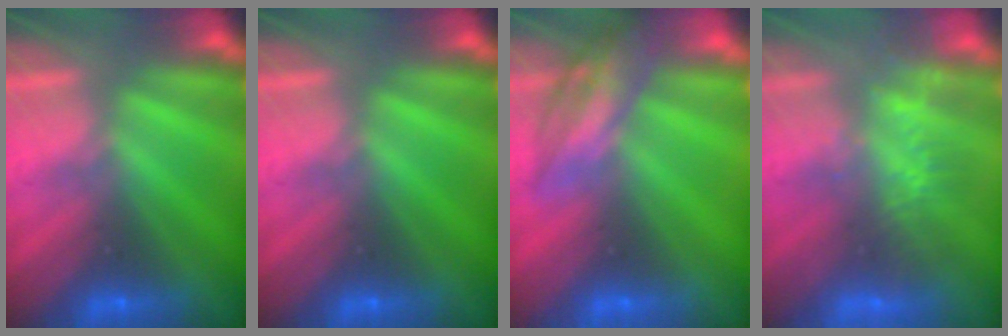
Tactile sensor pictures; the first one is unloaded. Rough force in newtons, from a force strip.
{"total": 0.0}
{"total": 2.4}
{"total": 3.1}